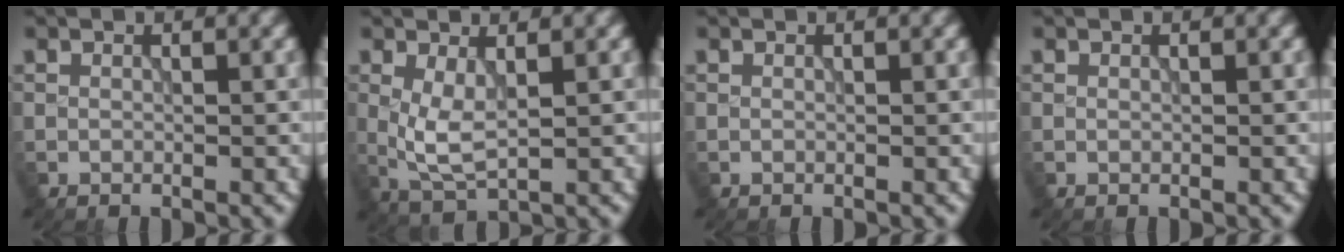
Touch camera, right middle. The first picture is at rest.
{"total": 3.3, "force": [0.5, 1.3, 3.0], "torque": [-0.073, -0.007, 0.014]}
{"total": 0.0}
{"total": 0.0}